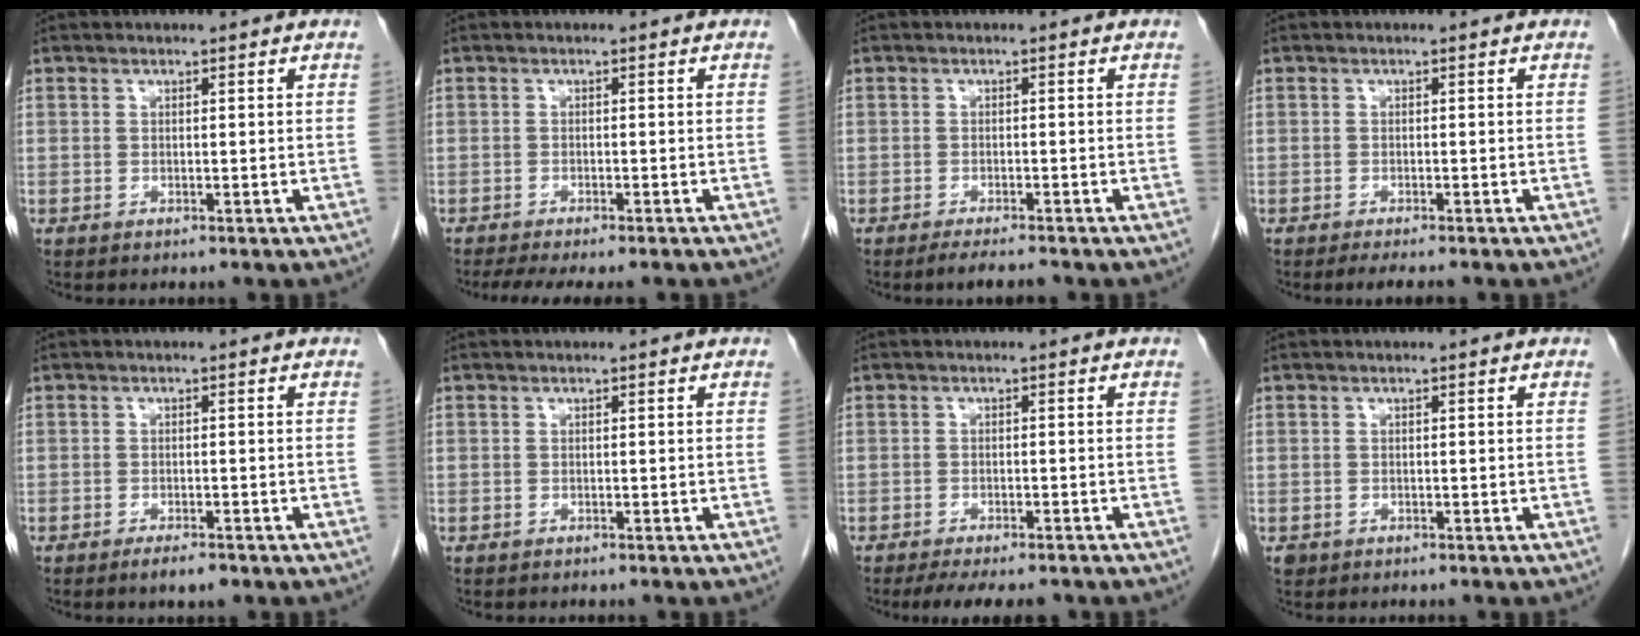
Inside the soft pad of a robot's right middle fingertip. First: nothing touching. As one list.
[{"total": 7.9, "force": [-6.6, 1.5, 4.2], "torque": [-0.057, -0.007, -0.096]}, {"total": 2.9, "force": [-2.5, 0.2, 1.5], "torque": [-0.023, -0.006, -0.039]}, {"total": 3.2, "force": [-2.7, 0.5, 1.7], "torque": [-0.021, -0.006, -0.035]}, {"total": 2.3, "force": [-1.6, 0.5, 1.6], "torque": [-0.026, -0.002, -0.023]}, {"total": 0.0}, {"total": 8.1, "force": [-6.8, 2.1, 4.0], "torque": [-0.050, -0.008, -0.095]}, {"total": 0.7, "force": [-0.3, 0.6, 0.1], "torque": [-0.006, 0.002, -0.002]}]